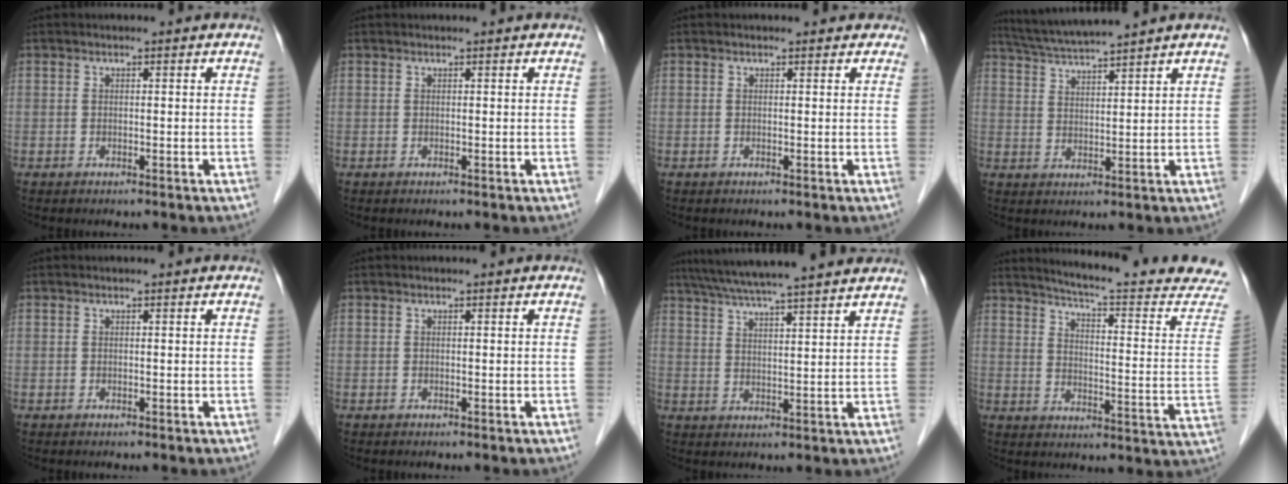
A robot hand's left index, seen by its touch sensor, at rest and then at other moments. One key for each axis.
{"total": 0.7, "fx": 0.6, "fy": 0.0, "fz": 0.2, "tx": -0.003, "ty": 0.011, "tz": 0.014}
{"total": 2.8, "fx": 2.3, "fy": 1.5, "fz": 0.7, "tx": -0.001, "ty": 0.017, "tz": 0.014}
{"total": 7.8, "fx": 7.1, "fy": -1.4, "fz": 2.8, "tx": -0.059, "ty": 0.014, "tz": 0.130}
{"total": 0.0}
{"total": 0.0}
{"total": 17.8, "fx": 15.5, "fy": 0.5, "fz": 8.8, "tx": -0.154, "ty": 0.036, "tz": 0.223}
{"total": 21.9, "fx": 20.4, "fy": 0.2, "fz": 8.0, "tx": -0.115, "ty": -0.097, "tz": 0.243}